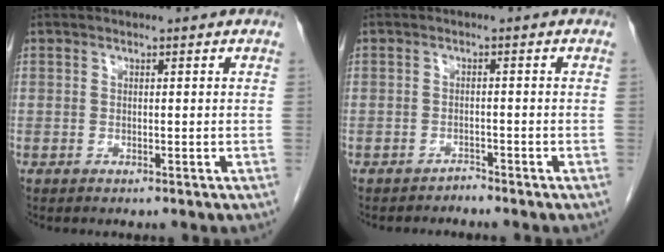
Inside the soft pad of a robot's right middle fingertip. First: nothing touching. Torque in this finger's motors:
{"motor_torque": [-0.31, -0.29, -0.02, -0.01]}